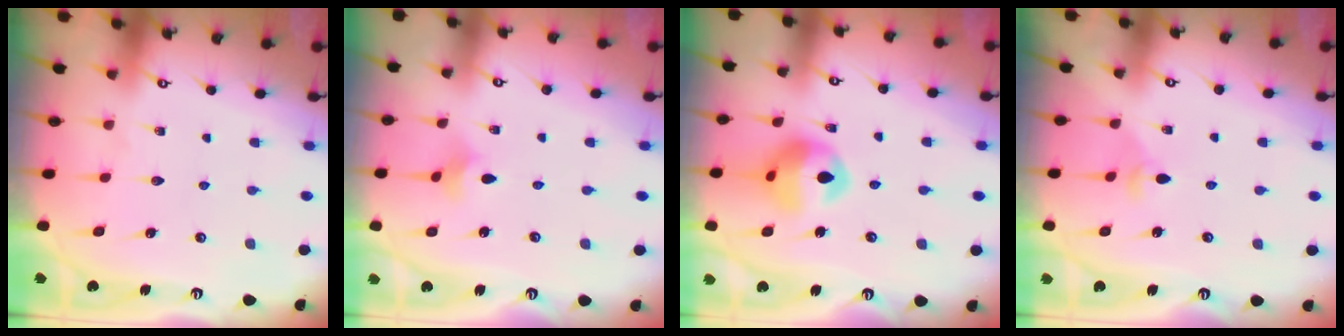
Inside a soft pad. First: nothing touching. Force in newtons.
{"total": 2.0, "press": 2.0, "slide": 0.4}
{"total": 11.9, "press": 11.8, "slide": 1.5}
{"total": 3.1, "press": 3.1, "slide": 0.4}